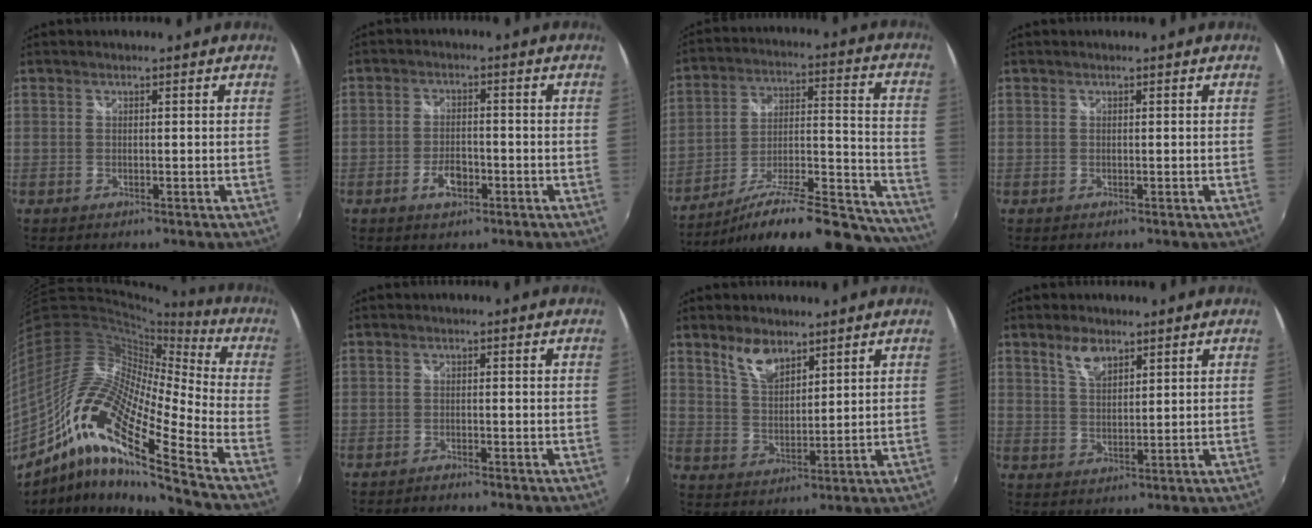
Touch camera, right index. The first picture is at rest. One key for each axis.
{"total": 4.4, "fx": -2.1, "fy": 2.3, "fz": 3.1, "tx": -0.065, "ty": -0.001, "tz": -0.035}
{"total": 30.5, "fx": -25.9, "fy": 6.2, "fz": 14.9, "tx": -0.188, "ty": -0.012, "tz": -0.366}
{"total": 0.0}
{"total": 20.9, "fx": -10.8, "fy": 3.5, "fz": 17.5, "tx": -0.299, "ty": -0.026, "tz": -0.227}
{"total": 1.7, "fx": -1.6, "fy": 0.2, "fz": 0.5, "tx": -0.022, "ty": -0.006, "tz": -0.029}
{"total": 6.5, "fx": 4.6, "fy": 2.8, "fz": 3.6, "tx": -0.063, "ty": 0.004, "tz": 0.090}
{"total": 4.7, "fx": 3.1, "fy": 2.2, "fz": 2.8, "tx": -0.047, "ty": 0.005, "tz": 0.059}